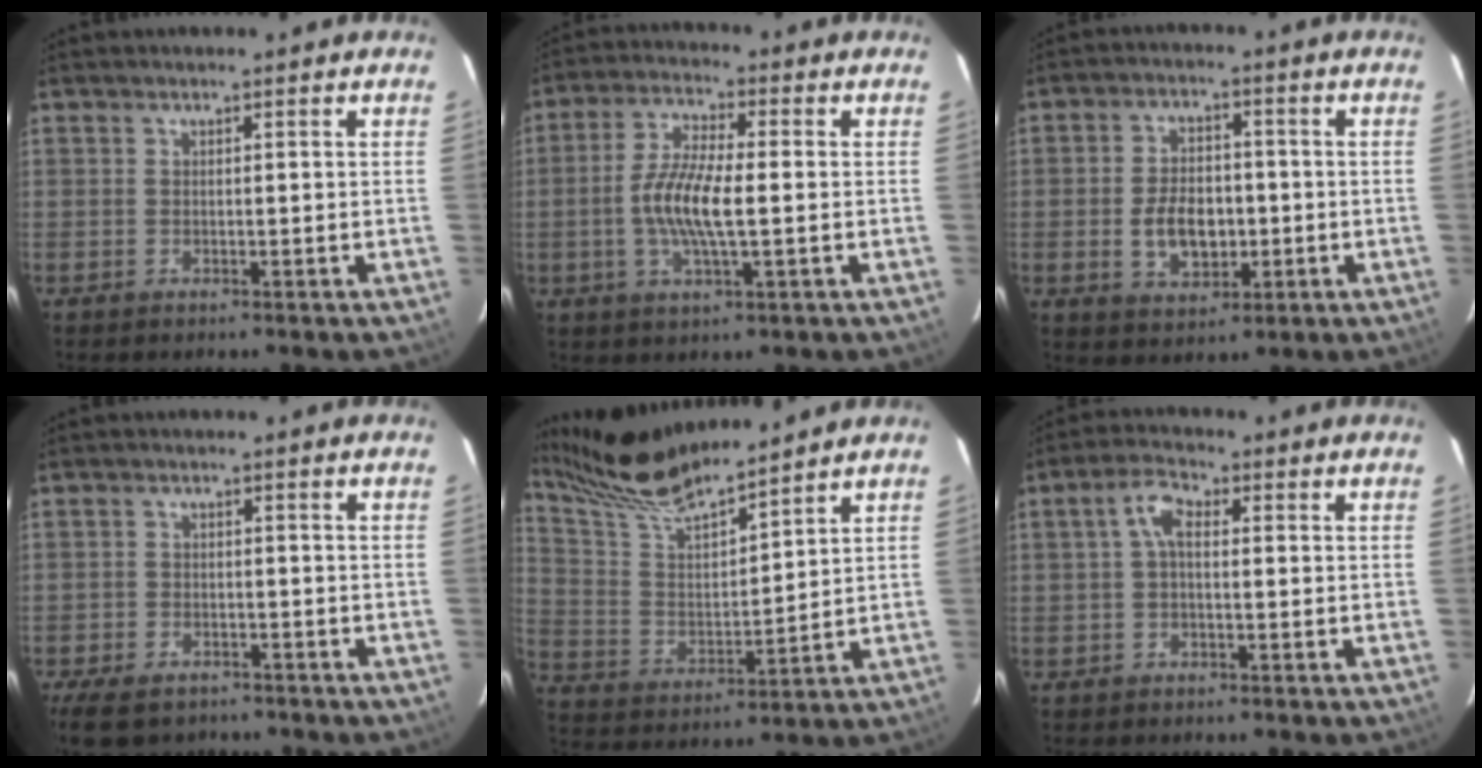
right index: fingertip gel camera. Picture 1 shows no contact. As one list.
[{"total": 9.7, "force": [-1.1, 2.4, 9.3], "torque": [-0.187, 0.001, -0.025]}, {"total": 8.6, "force": [-1.5, 5.6, 6.4], "torque": [-0.123, 0.010, -0.015]}, {"total": 9.5, "force": [-7.0, 4.9, 4.1], "torque": [-0.110, -0.014, -0.118]}, {"total": 15.3, "force": [13.7, 2.0, 6.6], "torque": [-0.120, 0.002, 0.257]}, {"total": 4.0, "force": [0.3, 2.2, 3.4], "torque": [-0.067, 0.016, 0.006]}]